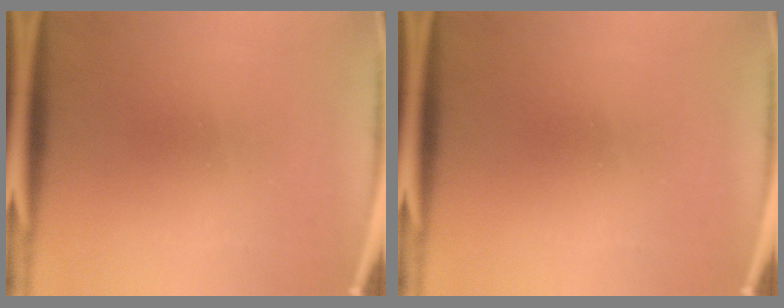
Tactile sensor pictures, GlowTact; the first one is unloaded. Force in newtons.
{"total": 0.0}